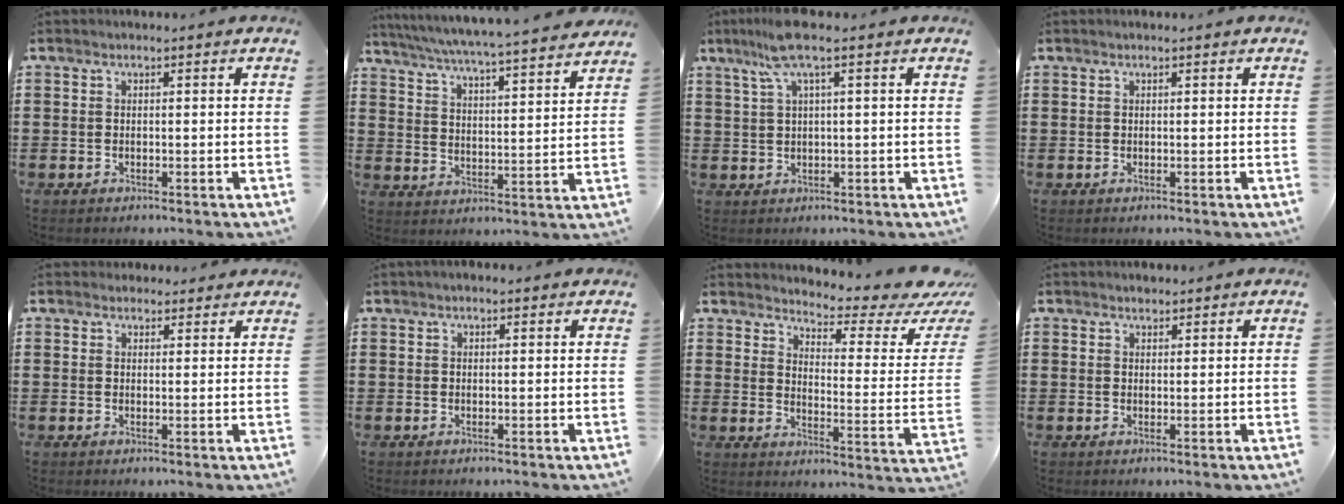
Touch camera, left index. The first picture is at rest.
{"total": 4.8, "force": [4.4, -0.8, 1.8], "torque": [-0.056, -0.040, 0.068]}
{"total": 5.6, "force": [2.6, 0.4, 5.0], "torque": [-0.109, 0.001, 0.044]}
{"total": 0.0}
{"total": 2.1, "force": [1.9, 0.9, 0.1], "torque": [0.001, 0.001, 0.035]}
{"total": 0.8, "force": [0.4, 0.4, 0.5], "torque": [-0.011, 0.005, 0.007]}
{"total": 4.3, "force": [3.7, 0.4, 2.2], "torque": [-0.040, -0.042, 0.053]}
{"total": 1.2, "force": [1.1, 0.5, 0.1], "torque": [-0.004, 0.001, 0.021]}